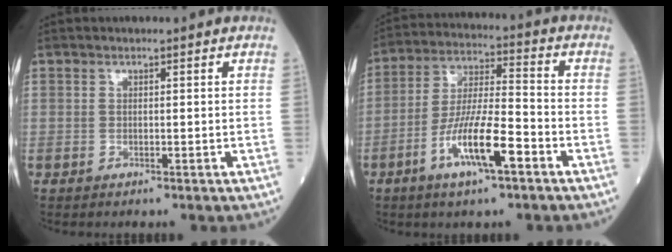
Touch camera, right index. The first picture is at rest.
{"total": 11.4, "force": [-5.2, 1.7, 10.0], "torque": [-0.191, -0.006, -0.097]}